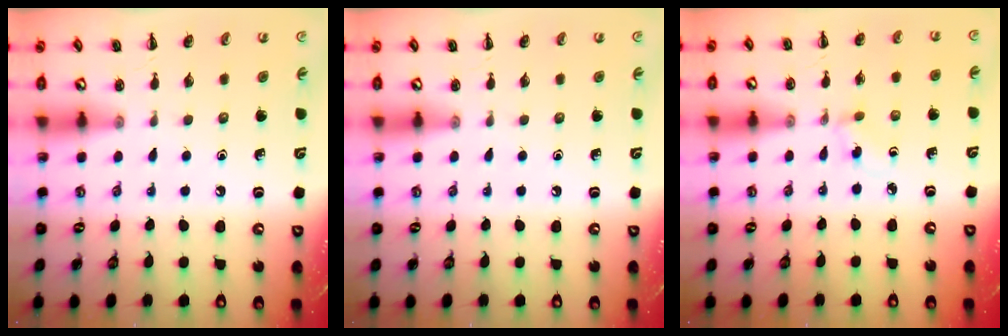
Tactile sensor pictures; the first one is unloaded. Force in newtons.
{"total": 0.0}
{"total": 2.6, "press": 2.3, "slide": 1.1}